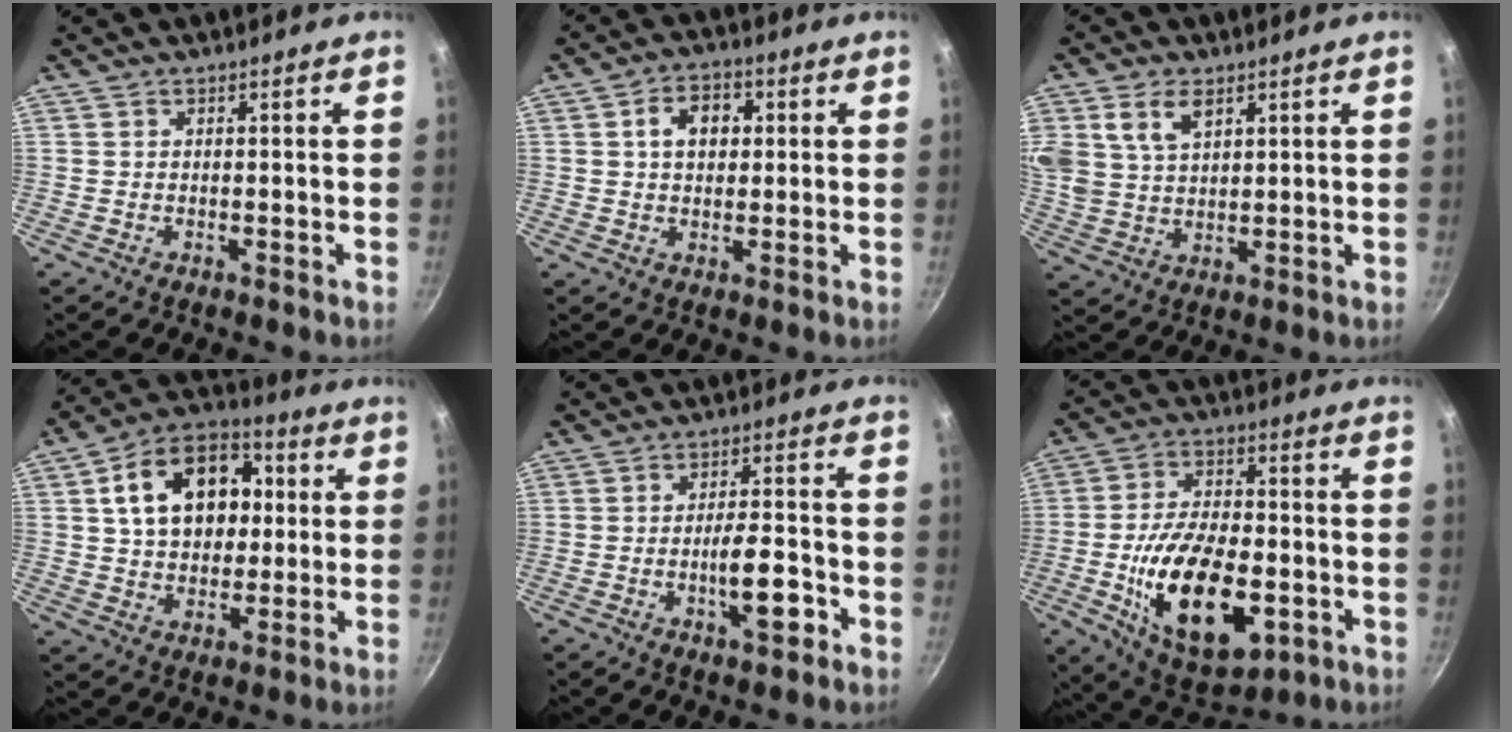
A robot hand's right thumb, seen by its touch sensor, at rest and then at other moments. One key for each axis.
{"total": 7.0, "fx": 1.4, "fy": 5.0, "fz": 4.6, "tx": -0.049, "ty": 0.010, "tz": 0.015}
{"total": 8.6, "fx": 4.1, "fy": 5.3, "fz": 5.4, "tx": -0.094, "ty": -0.010, "tz": 0.081}
{"total": 18.0, "fx": 3.6, "fy": 12.9, "fz": 12.1, "tx": -0.163, "ty": 0.023, "tz": 0.048}
{"total": 8.4, "fx": -3.2, "fy": 2.6, "fz": 7.3, "tx": -0.104, "ty": 0.025, "tz": -0.053}
{"total": 21.5, "fx": -5.4, "fy": 11.2, "fz": 17.5, "tx": -0.288, "ty": 0.017, "tz": -0.080}